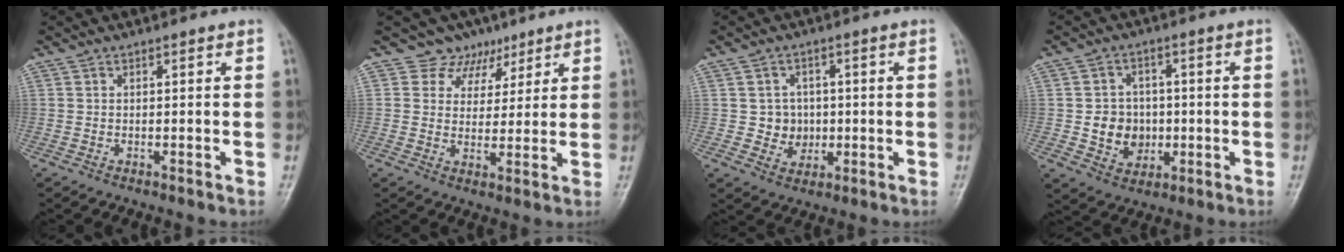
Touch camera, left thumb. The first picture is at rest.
{"total": 5.9, "force": [3.9, 4.4, -0.3], "torque": [0.042, -0.022, 0.059]}
{"total": 5.2, "force": [0.1, 4.9, 1.7], "torque": [0.005, 0.007, 0.003]}
{"total": 7.9, "force": [-0.6, 7.0, 3.7], "torque": [-0.026, 0.007, -0.005]}